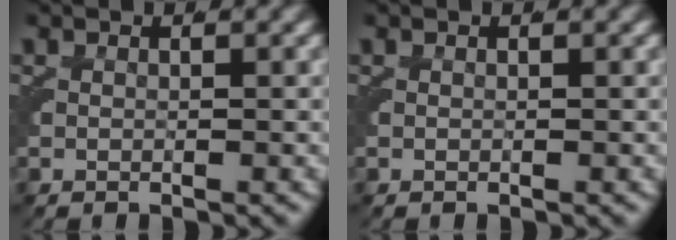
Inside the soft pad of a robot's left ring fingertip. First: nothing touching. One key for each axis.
{"total": 0.0}